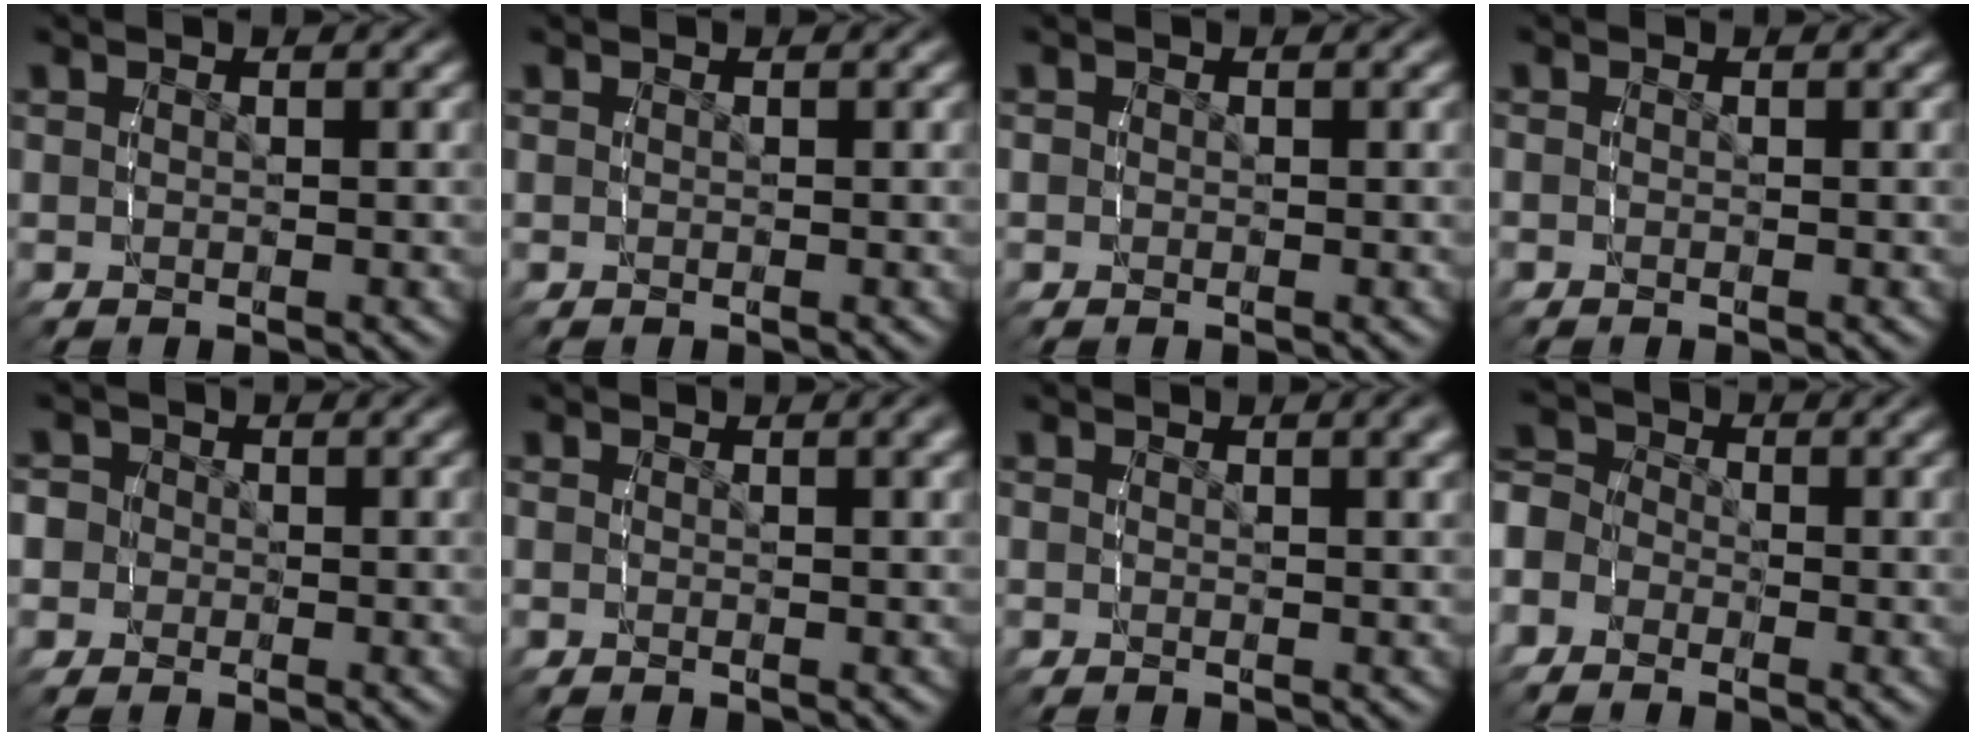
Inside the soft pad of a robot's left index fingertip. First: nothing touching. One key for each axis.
{"total": 0.0}
{"total": 0.8, "fx": -0.2, "fy": 0.7, "fz": 0.0, "tx": -0.004, "ty": -0.003, "tz": -0.006}
{"total": 0.7, "fx": -0.5, "fy": 0.5, "fz": 0.1, "tx": 0.001, "ty": -0.004, "tz": -0.012}
{"total": 4.5, "fx": -0.4, "fy": 4.3, "fz": 1.2, "tx": -0.047, "ty": 0.000, "tz": -0.025}
{"total": 1.0, "fx": -0.2, "fy": 0.7, "fz": 0.6, "tx": -0.005, "ty": 0.002, "tz": -0.010}
{"total": 1.0, "fx": 0.1, "fy": 0.6, "fz": 0.8, "tx": -0.006, "ty": 0.003, "tz": -0.007}
{"total": 5.8, "fx": -0.7, "fy": 5.3, "fz": 2.2, "tx": -0.055, "ty": -0.005, "tz": -0.032}